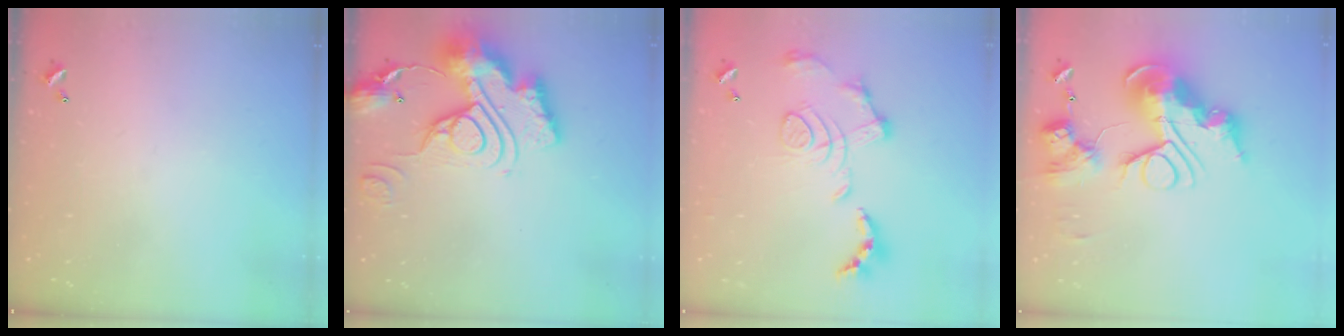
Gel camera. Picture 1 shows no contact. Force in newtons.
{"total": 21.4, "press": 21.3, "slide": 2.0}
{"total": 1.7, "press": 1.1, "slide": 1.3}
{"total": 0.9, "press": 0.9, "slide": 0.0}